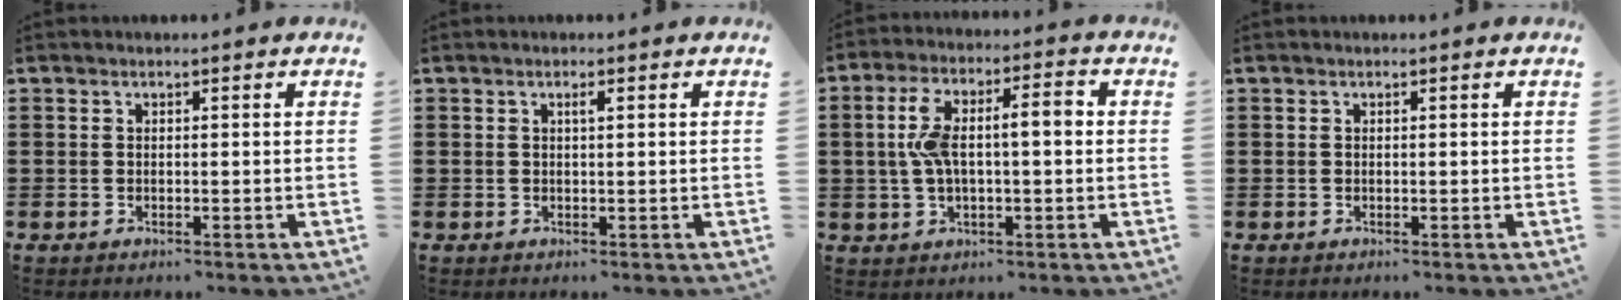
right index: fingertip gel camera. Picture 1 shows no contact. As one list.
[{"total": 1.0, "force": [0.4, 0.2, 0.9], "torque": [-0.018, 0.001, 0.006]}, {"total": 8.2, "force": [0.5, 3.0, 7.6], "torque": [-0.157, 0.010, 0.001]}, {"total": 0.0}]